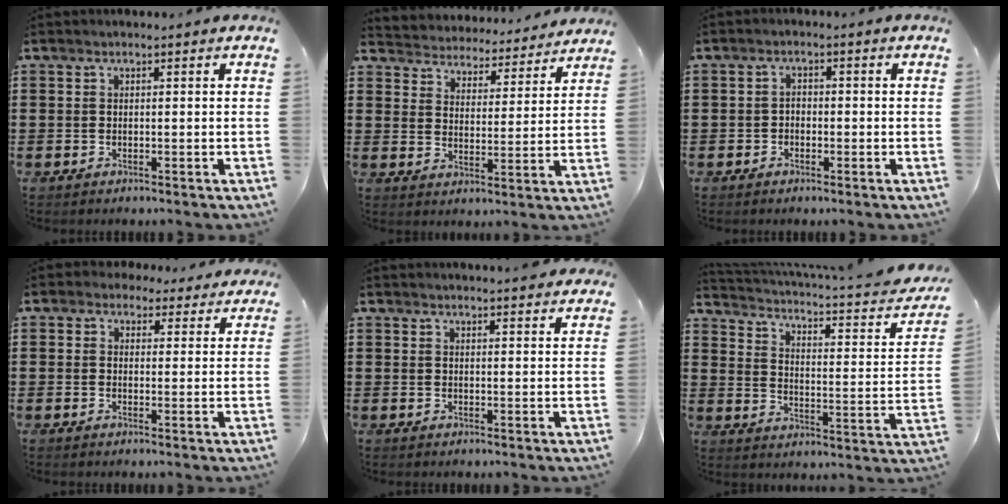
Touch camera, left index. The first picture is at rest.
{"total": 4.2, "force": [4.2, 0.0, -0.7], "torque": [-0.015, -0.042, 0.068]}
{"total": 1.2, "force": [-1.0, 0.7, 0.2], "torque": [-0.007, 0.004, -0.022]}
{"total": 3.2, "force": [2.7, 1.5, 0.6], "torque": [-0.014, -0.004, 0.049]}
{"total": 2.4, "force": [2.4, -0.3, 0.2], "torque": [-0.011, -0.008, 0.046]}
{"total": 2.8, "force": [1.5, 0.4, 2.3], "torque": [-0.051, -0.028, 0.014]}